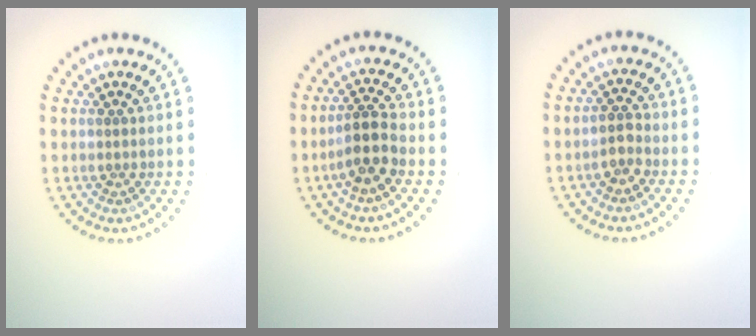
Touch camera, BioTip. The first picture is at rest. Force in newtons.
{"total": 2.9, "press": 2.6, "slide": 1.4}
{"total": 1.5, "press": 1.4, "slide": 0.6}